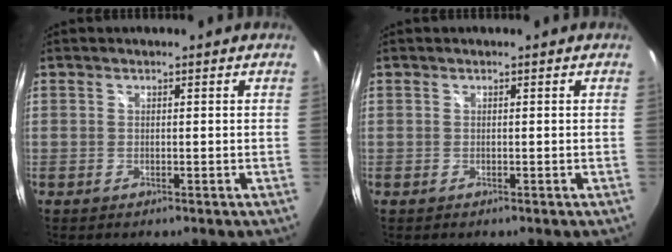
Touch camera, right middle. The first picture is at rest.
{"total": 0.0}